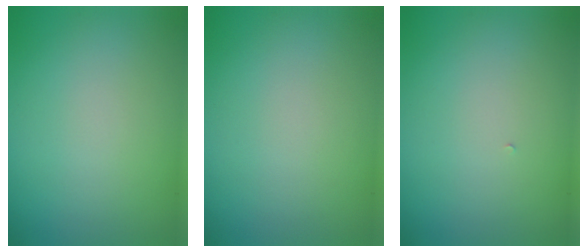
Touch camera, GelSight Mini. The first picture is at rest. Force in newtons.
{"total": 0.0}
{"total": 0.0}